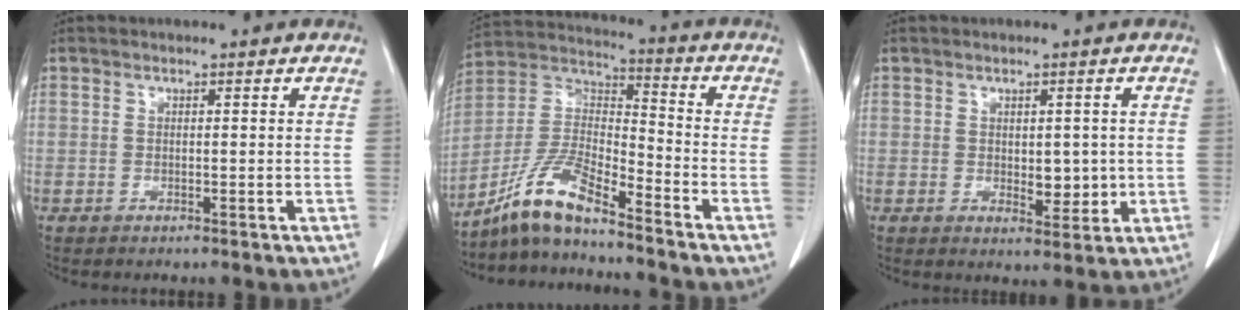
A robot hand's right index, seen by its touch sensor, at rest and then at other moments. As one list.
[{"total": 10.2, "force": [-8.5, 1.3, 5.6], "torque": [-0.124, 0.012, -0.165]}, {"total": 3.9, "force": [-0.1, 2.2, 3.3], "torque": [-0.040, -0.005, 0.010]}]